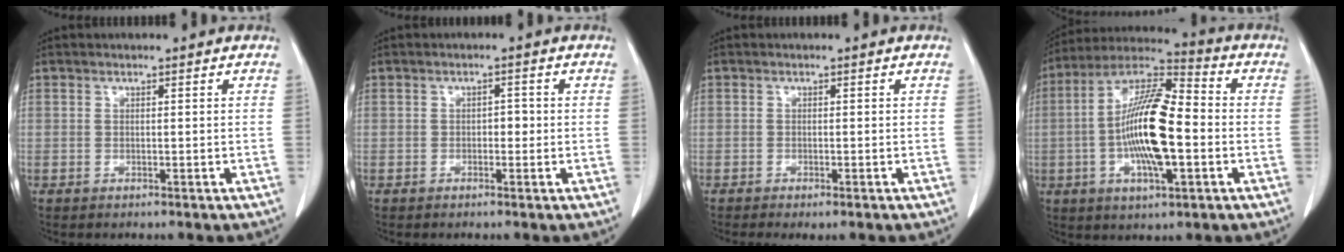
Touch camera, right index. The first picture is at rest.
{"total": 1.4, "force": [-0.2, 0.9, 1.1], "torque": [-0.009, 0.006, -0.002]}
{"total": 2.4, "force": [-1.8, 0.5, 1.5], "torque": [-0.021, -0.009, -0.023]}
{"total": 15.6, "force": [-1.8, 3.9, 15.0], "torque": [-0.287, 0.011, -0.031]}